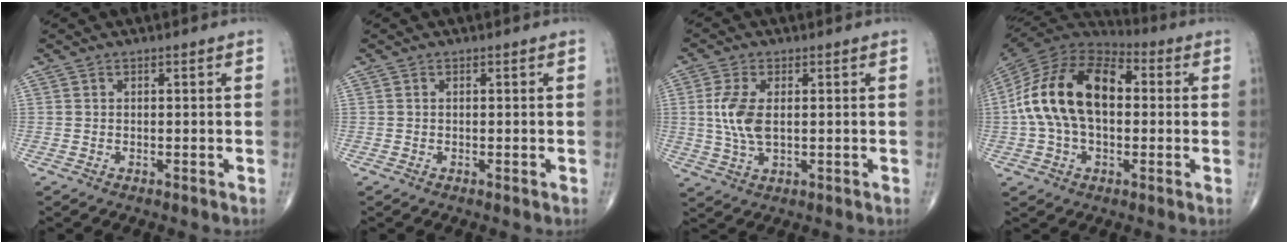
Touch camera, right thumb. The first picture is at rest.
{"total": 0.0}
{"total": 7.1, "force": [0.7, 3.5, 6.1], "torque": [-0.142, -0.004, 0.016]}
{"total": 19.9, "force": [1.3, 12.0, 15.8], "torque": [-0.298, 0.035, 0.016]}